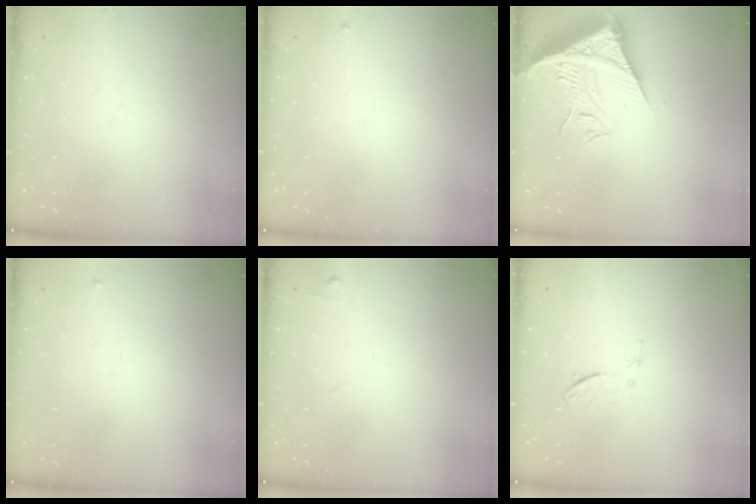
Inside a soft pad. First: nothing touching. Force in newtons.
{"total": 2.7, "press": 2.7, "slide": 0.2}
{"total": 10.3, "press": 10.3, "slide": 1.2}
{"total": 2.3, "press": 2.3, "slide": 0.2}
{"total": 7.4, "press": 7.4, "slide": 0.4}
{"total": 6.2, "press": 6.1, "slide": 1.0}